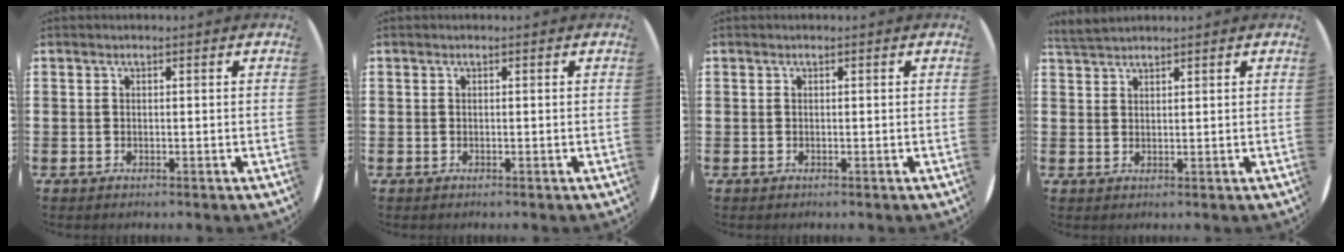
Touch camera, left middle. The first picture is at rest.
{"total": 0.0}
{"total": 0.0}
{"total": 2.4, "force": [2.4, 0.3, 0.4], "torque": [-0.013, 0.001, 0.046]}